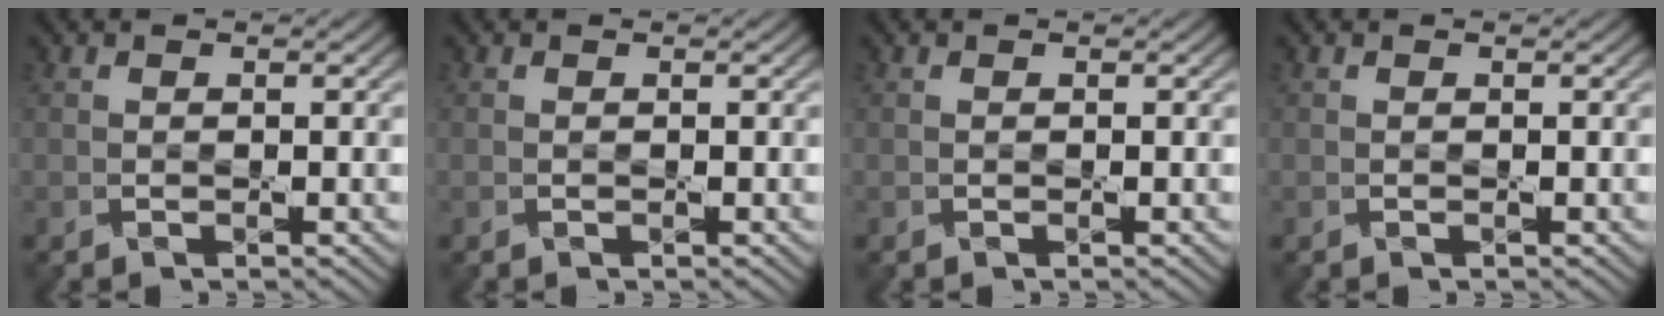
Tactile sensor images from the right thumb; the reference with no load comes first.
{"total": 0.0}
{"total": 0.0}
{"total": 0.0}